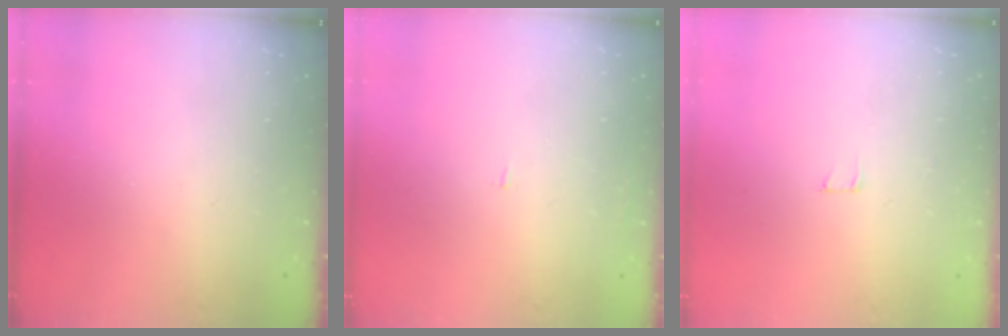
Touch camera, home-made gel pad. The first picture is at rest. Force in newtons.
{"total": 1.2, "press": 1.2, "slide": 0.1}
{"total": 2.5, "press": 2.5, "slide": 0.2}